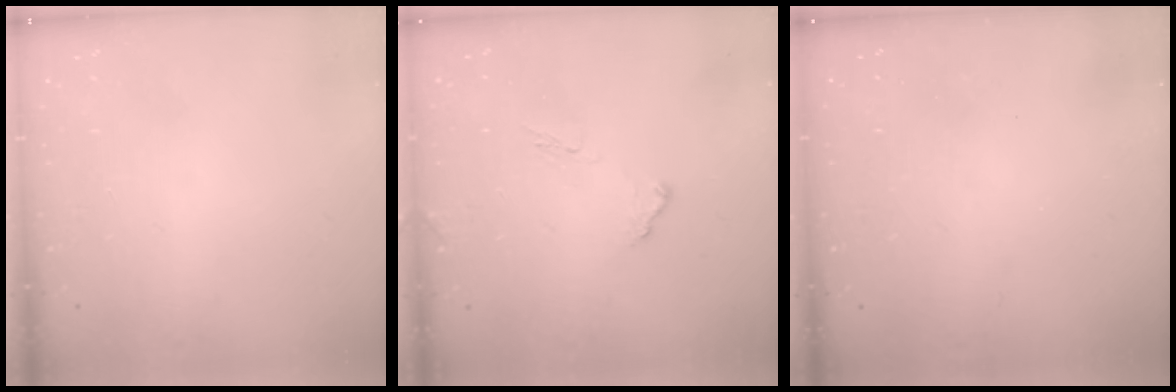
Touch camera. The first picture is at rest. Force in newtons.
{"total": 9.0, "press": 9.0, "slide": 0.6}
{"total": 3.1, "press": 3.1, "slide": 0.1}